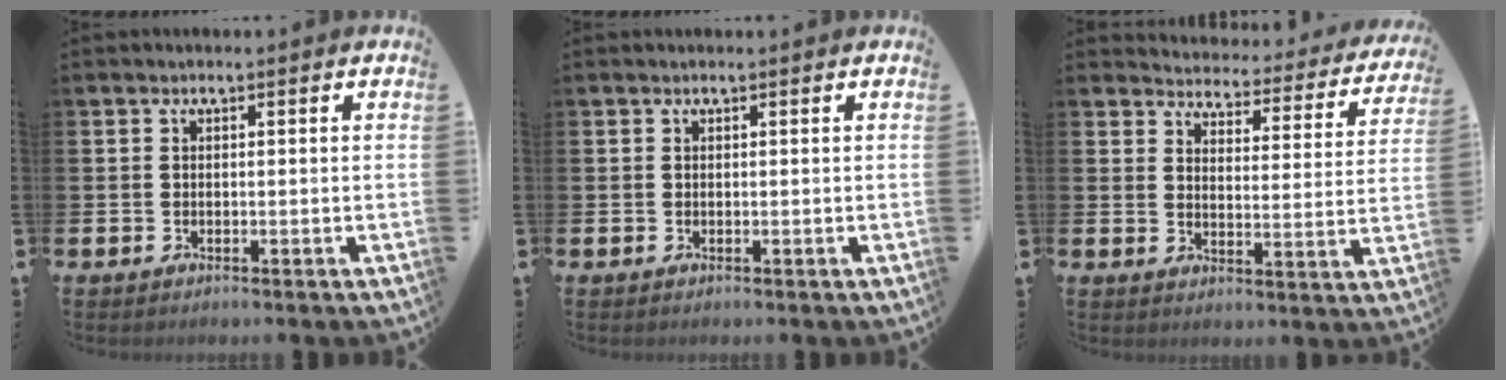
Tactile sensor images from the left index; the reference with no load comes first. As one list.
[{"total": 0.0}, {"total": 3.9, "force": [3.7, 0.9, 0.4], "torque": [-0.026, -0.039, 0.057]}]